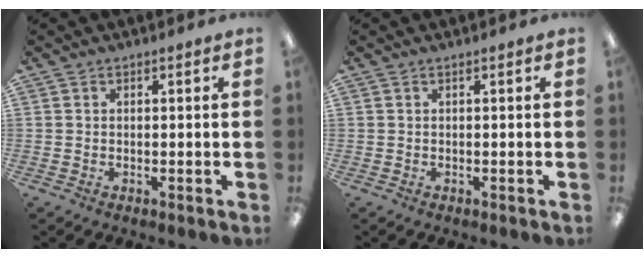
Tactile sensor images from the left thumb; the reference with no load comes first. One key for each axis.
{"total": 0.0}